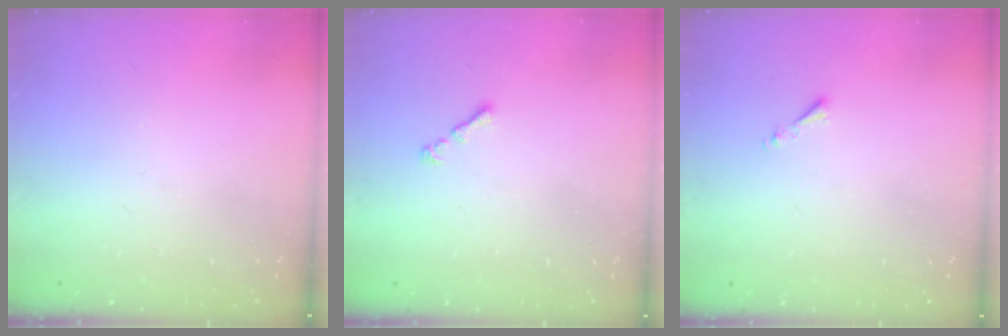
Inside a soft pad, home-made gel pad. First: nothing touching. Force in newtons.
{"total": 0.9, "press": 0.8, "slide": 0.5}
{"total": 0.8, "press": 0.7, "slide": 0.3}